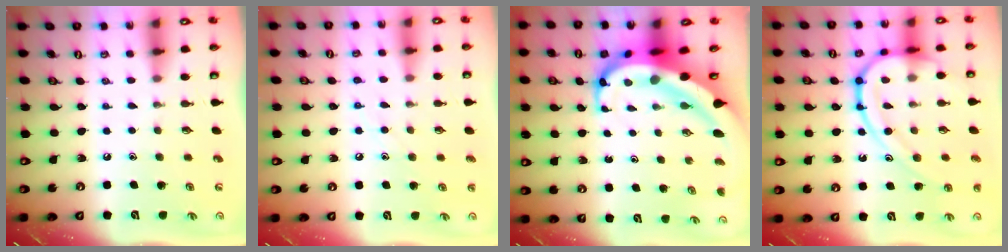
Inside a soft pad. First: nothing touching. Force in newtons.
{"total": 6.4, "press": 6.4, "slide": 0.4}
{"total": 13.6, "press": 13.4, "slide": 2.4}
{"total": 16.5, "press": 16.5, "slide": 0.8}